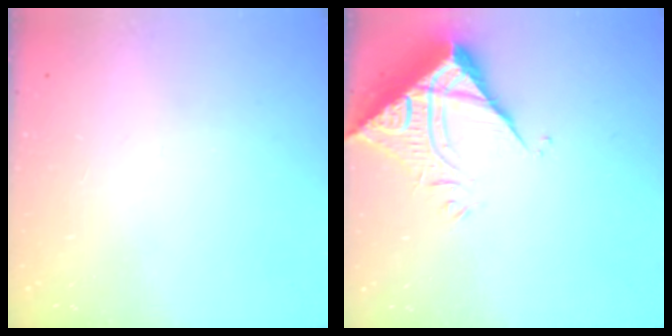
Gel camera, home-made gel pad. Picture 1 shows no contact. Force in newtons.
{"total": 9.0, "press": 8.9, "slide": 0.8}